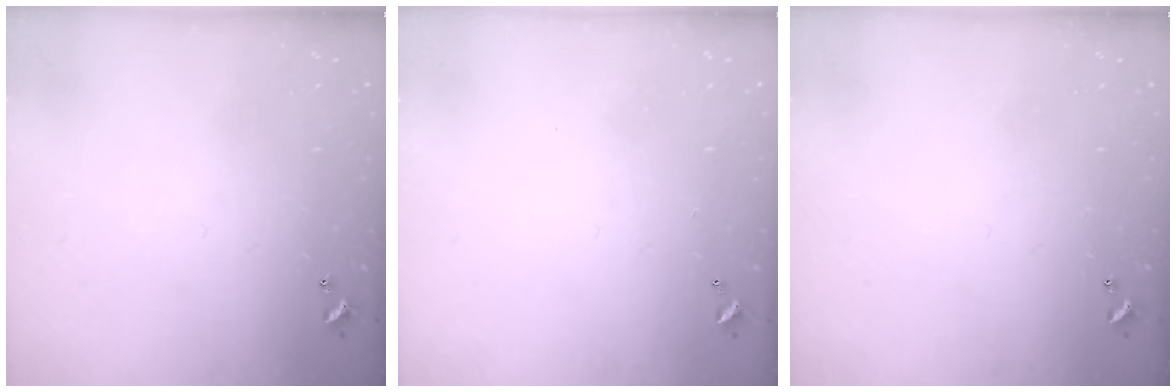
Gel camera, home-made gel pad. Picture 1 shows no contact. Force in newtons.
{"total": 2.9, "press": 2.9, "slide": 0.1}
{"total": 0.0}